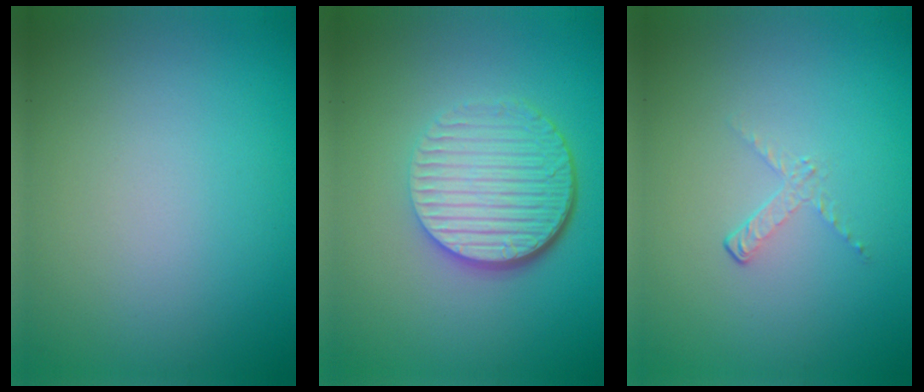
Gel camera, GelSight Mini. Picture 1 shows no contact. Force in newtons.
{"total": 6.3, "press": 4.2, "slide": 4.6}
{"total": 1.1, "press": 0.4, "slide": 1.1}